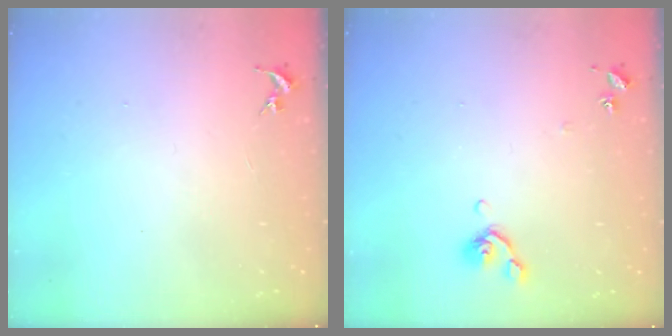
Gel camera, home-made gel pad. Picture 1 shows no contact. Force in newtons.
{"total": 7.0, "press": 6.8, "slide": 1.4}